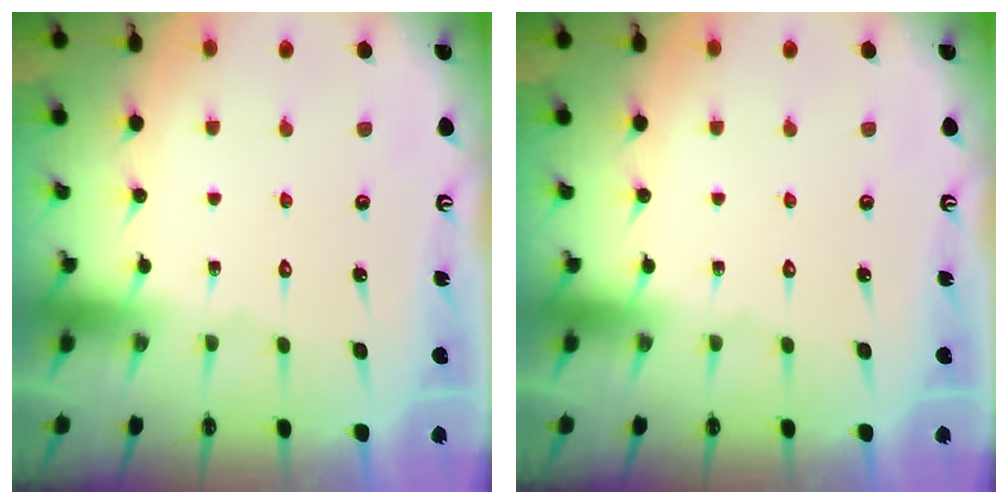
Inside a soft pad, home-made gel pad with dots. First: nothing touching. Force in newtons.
{"total": 0.0}